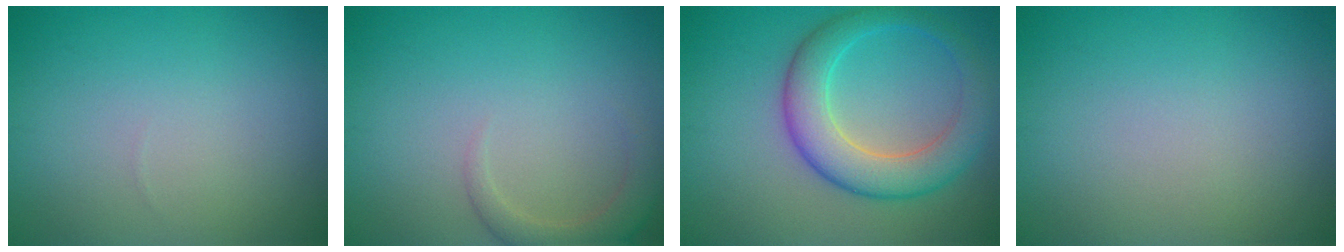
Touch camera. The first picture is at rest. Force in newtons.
{"total": 2.4, "press": 2.4, "slide": 0.3}
{"total": 5.9, "press": 5.9, "slide": 0.2}
{"total": 0.0}